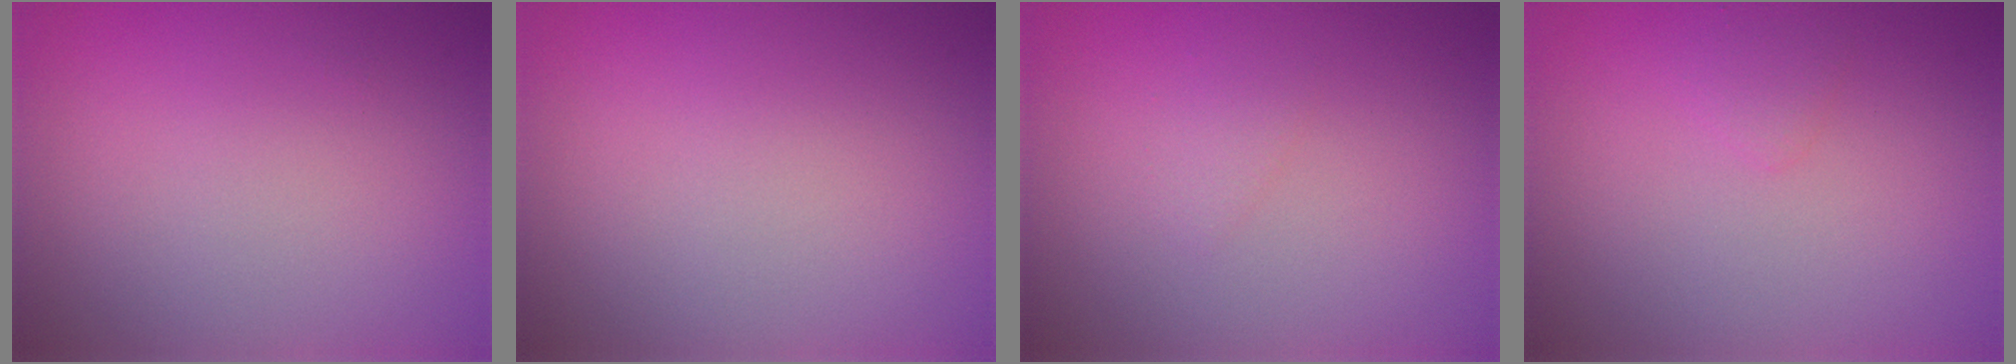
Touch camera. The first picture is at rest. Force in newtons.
{"total": 0.0}
{"total": 0.7, "press": 0.7, "slide": 0.1}
{"total": 0.8, "press": 0.8, "slide": 0.0}